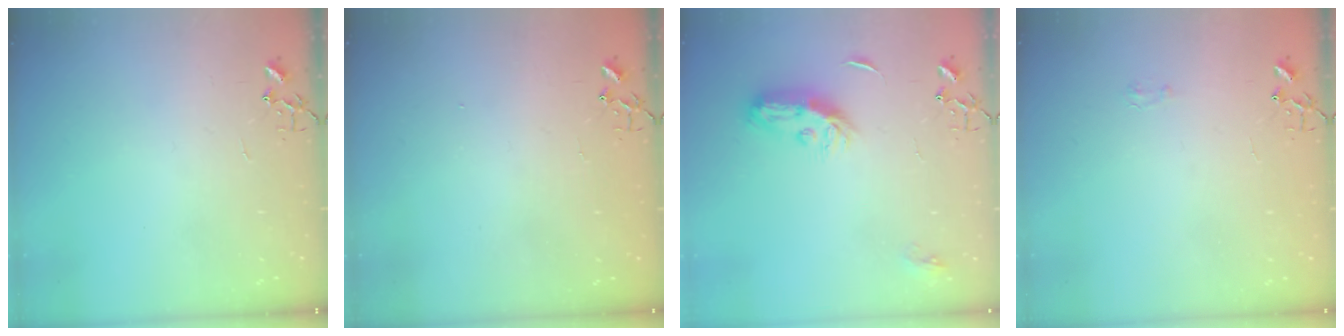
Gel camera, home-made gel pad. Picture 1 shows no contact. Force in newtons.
{"total": 1.3, "press": 1.2, "slide": 0.1}
{"total": 8.7, "press": 8.7, "slide": 0.4}
{"total": 4.1, "press": 4.0, "slide": 0.7}